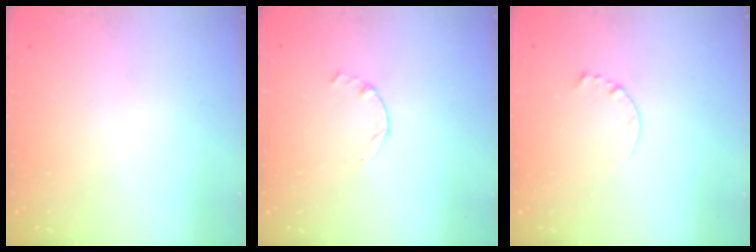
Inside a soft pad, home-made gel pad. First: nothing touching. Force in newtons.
{"total": 1.3, "press": 1.2, "slide": 0.4}
{"total": 3.5, "press": 3.5, "slide": 0.4}